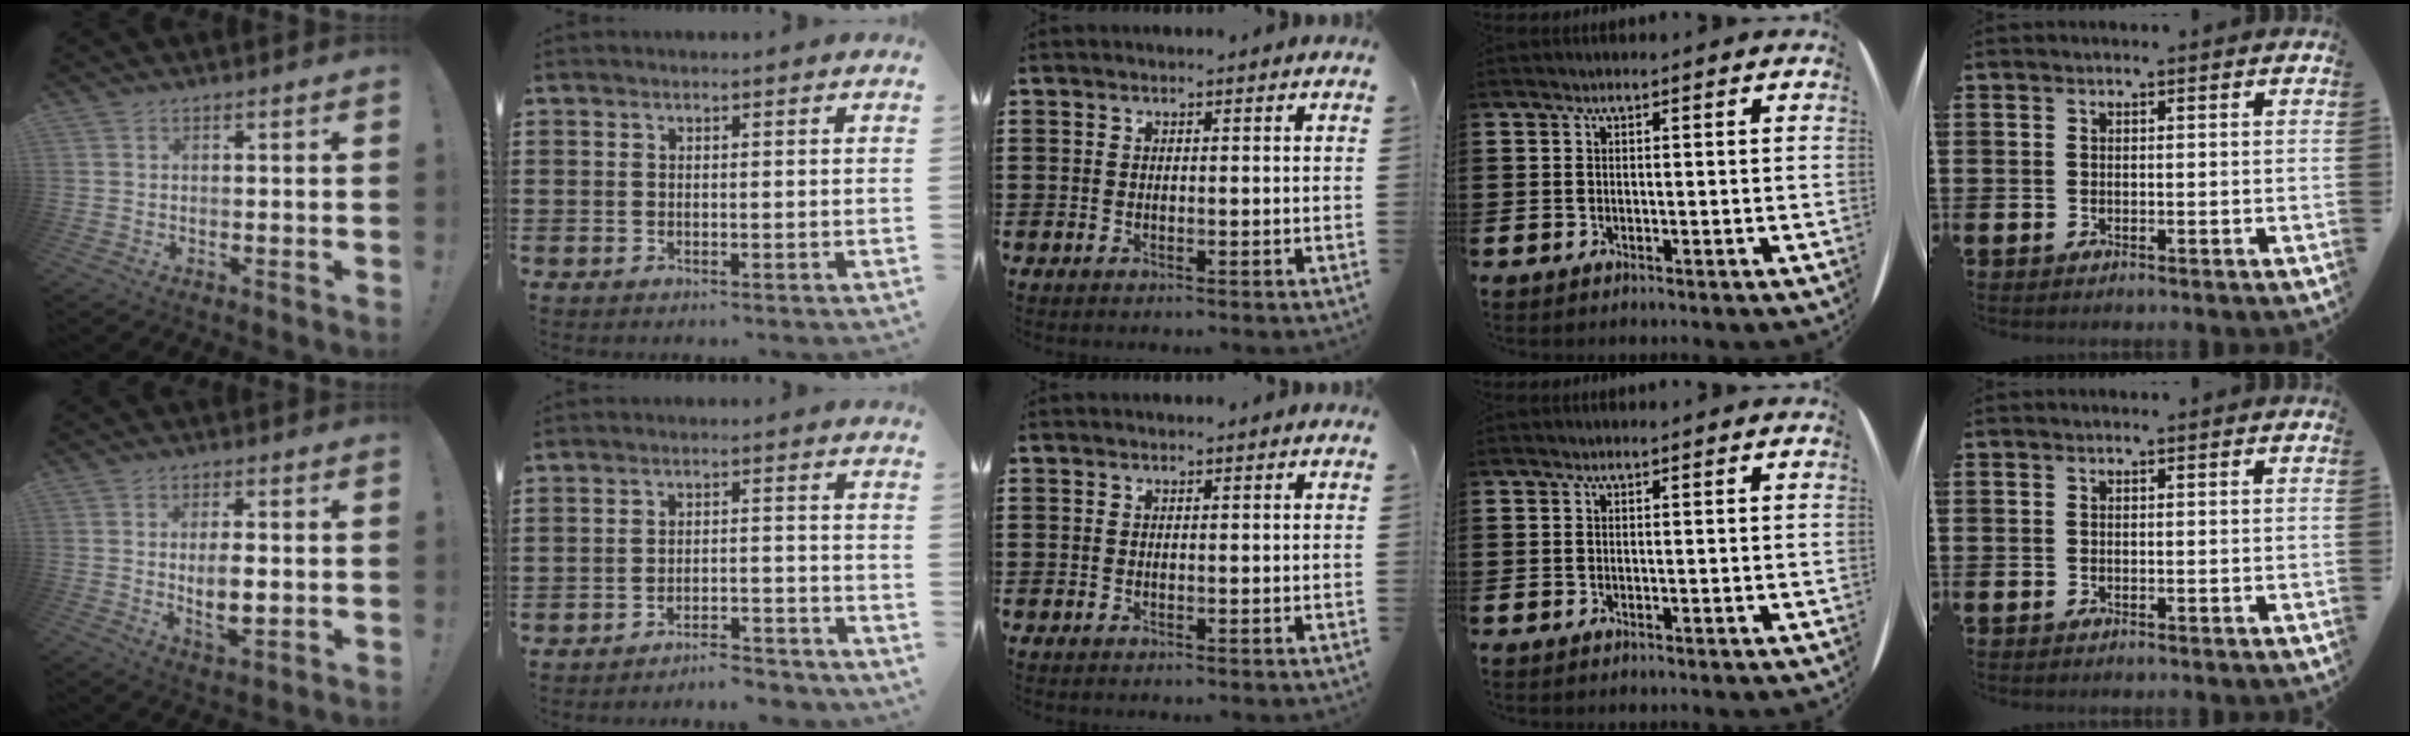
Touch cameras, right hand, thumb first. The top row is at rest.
{"thumb": {"total": 7.3, "force": [-0.1, 3.0, 6.6], "torque": [-0.116, -0.011, -0.005]}, "index": {"total": 4.2, "force": [-4.1, 0.2, 0.7], "torque": [-0.017, 0.002, -0.086]}}